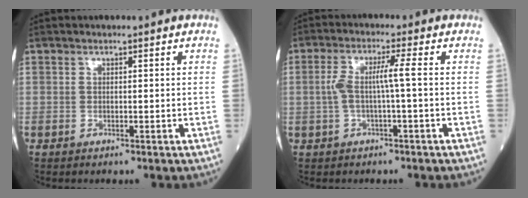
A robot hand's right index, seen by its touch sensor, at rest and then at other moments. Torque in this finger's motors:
{"motor_torque": [0.82, 0.00, 0.35, 0.11]}